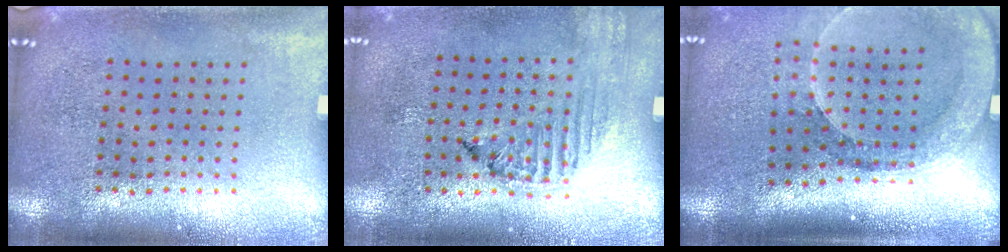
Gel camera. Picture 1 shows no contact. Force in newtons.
{"total": 1.3, "press": 1.3, "slide": 0.2}
{"total": 2.6, "press": 2.0, "slide": 1.7}